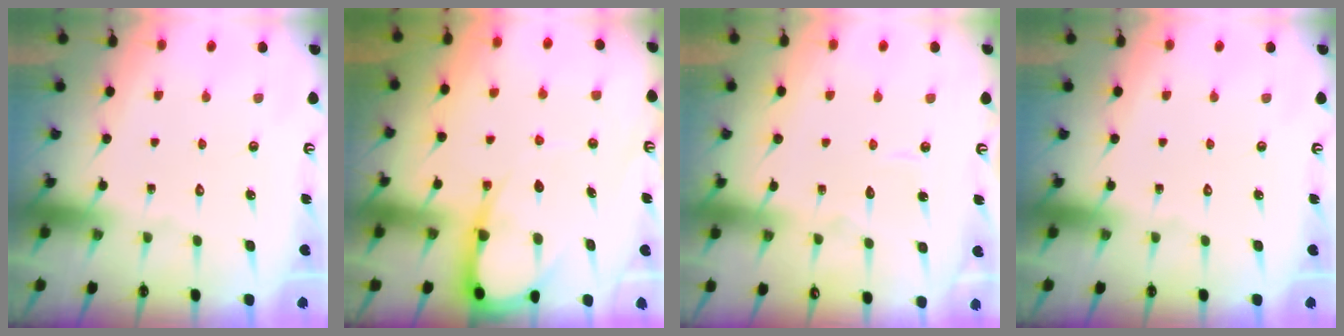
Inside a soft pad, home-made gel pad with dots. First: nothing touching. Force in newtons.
{"total": 7.7, "press": 7.6, "slide": 1.1}
{"total": 2.9, "press": 2.9, "slide": 0.2}
{"total": 0.0}